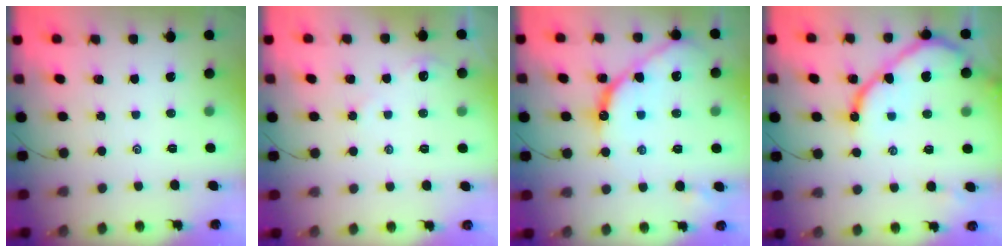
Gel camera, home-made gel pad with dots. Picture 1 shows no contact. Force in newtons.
{"total": 2.2, "press": 2.2, "slide": 0.4}
{"total": 12.6, "press": 12.6, "slide": 1.0}
{"total": 11.9, "press": 11.9, "slide": 0.9}